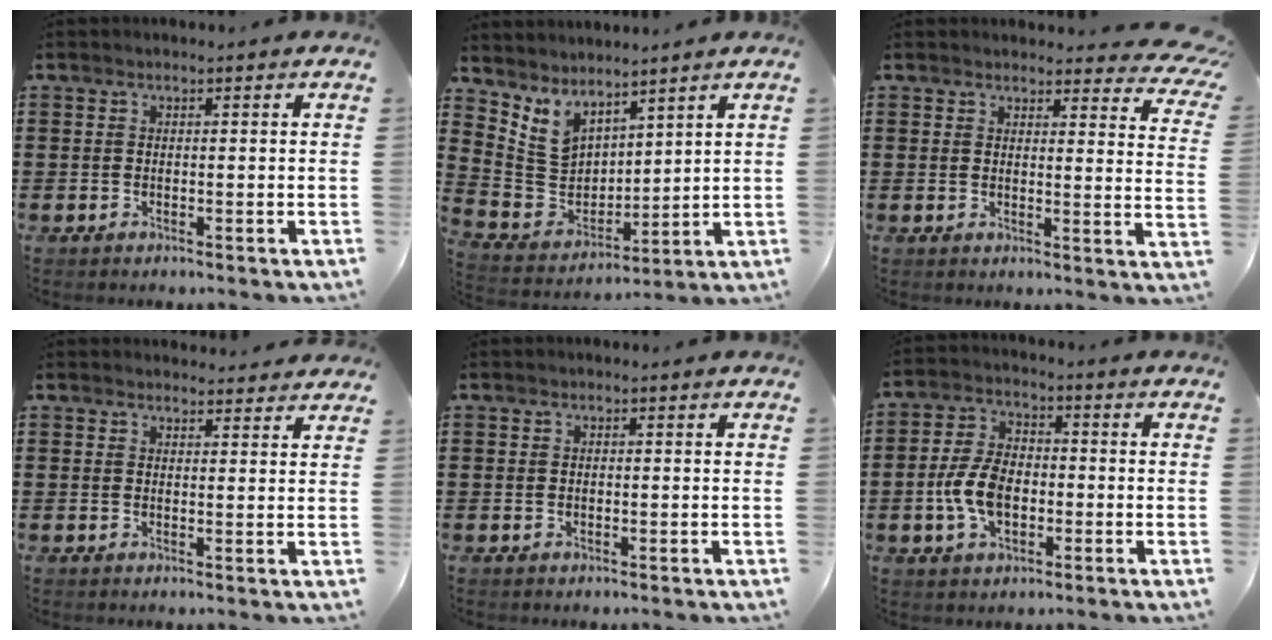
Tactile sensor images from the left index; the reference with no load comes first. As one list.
[{"total": 6.2, "force": [4.7, 3.8, 1.6], "torque": [-0.069, -0.031, 0.090]}, {"total": 4.0, "force": [3.7, 0.5, 1.3], "torque": [-0.025, -0.017, 0.066]}, {"total": 2.1, "force": [2.0, 0.4, 0.0], "torque": [0.002, -0.007, 0.038]}, {"total": 1.0, "force": [-0.4, 0.8, 0.4], "torque": [-0.010, 0.003, -0.011]}, {"total": 7.7, "force": [-1.7, 4.6, 5.9], "torque": [-0.145, 0.001, -0.040]}]